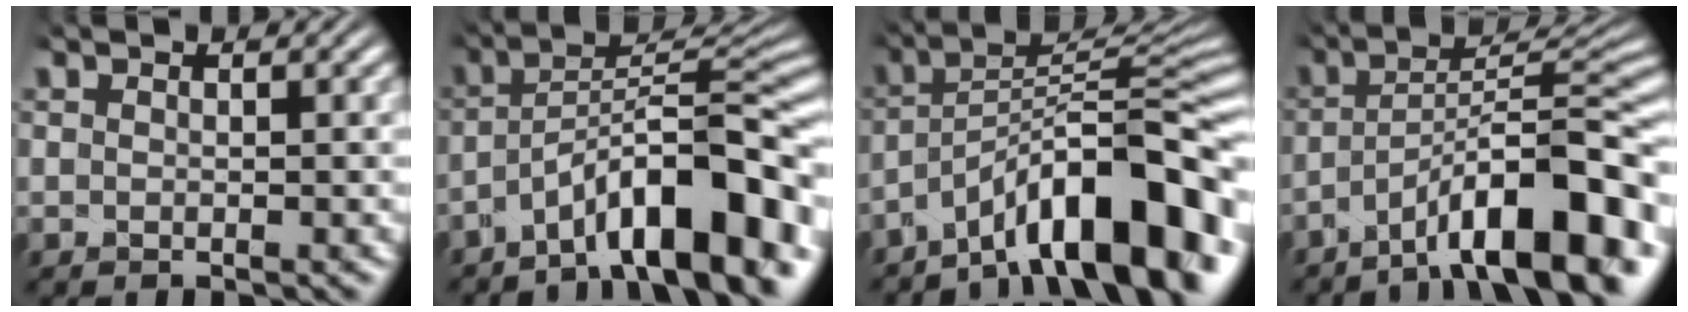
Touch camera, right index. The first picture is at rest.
{"total": 8.1, "force": [-3.3, 2.4, 7.0], "torque": [-0.085, 0.020, -0.067]}
{"total": 10.2, "force": [-4.2, 3.9, 8.4], "torque": [-0.111, 0.014, -0.079]}
{"total": 8.6, "force": [-3.9, 1.9, 7.5], "torque": [-0.090, 0.023, -0.074]}